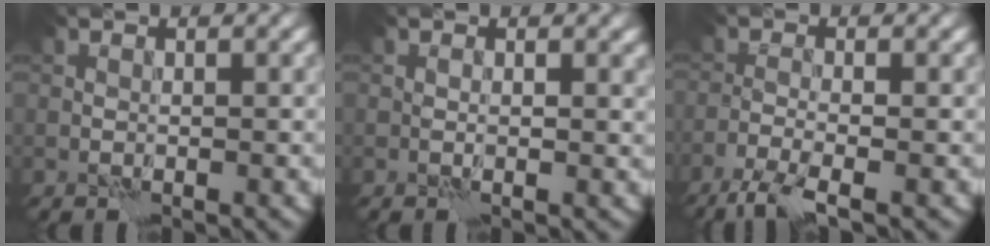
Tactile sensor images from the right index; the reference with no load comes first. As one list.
[{"total": 1.3, "force": [0.2, 0.7, 1.1], "torque": [-0.015, -0.003, 0.005]}, {"total": 3.6, "force": [-2.6, 0.6, 2.5], "torque": [-0.050, -0.005, -0.062]}]